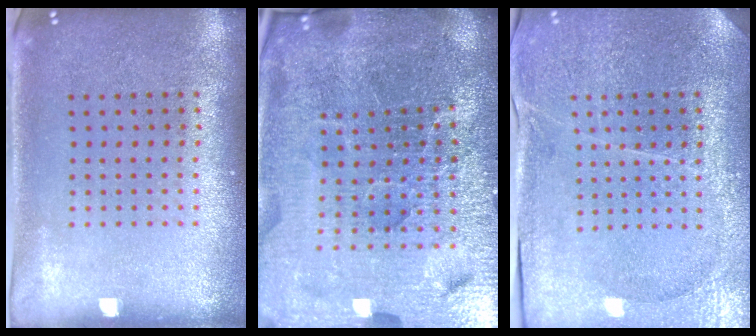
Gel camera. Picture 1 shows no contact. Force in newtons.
{"total": 6.3, "press": 5.7, "slide": 2.7}
{"total": 3.7, "press": 3.5, "slide": 1.2}